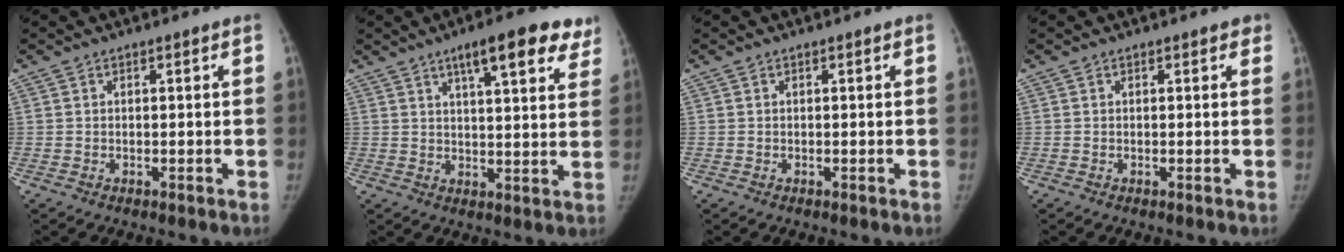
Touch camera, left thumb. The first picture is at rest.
{"total": 13.3, "force": [8.2, 3.8, 9.7], "torque": [-0.102, -0.028, 0.108]}
{"total": 0.0}
{"total": 1.0, "force": [0.7, 0.6, 0.4], "torque": [0.005, -0.002, 0.002]}